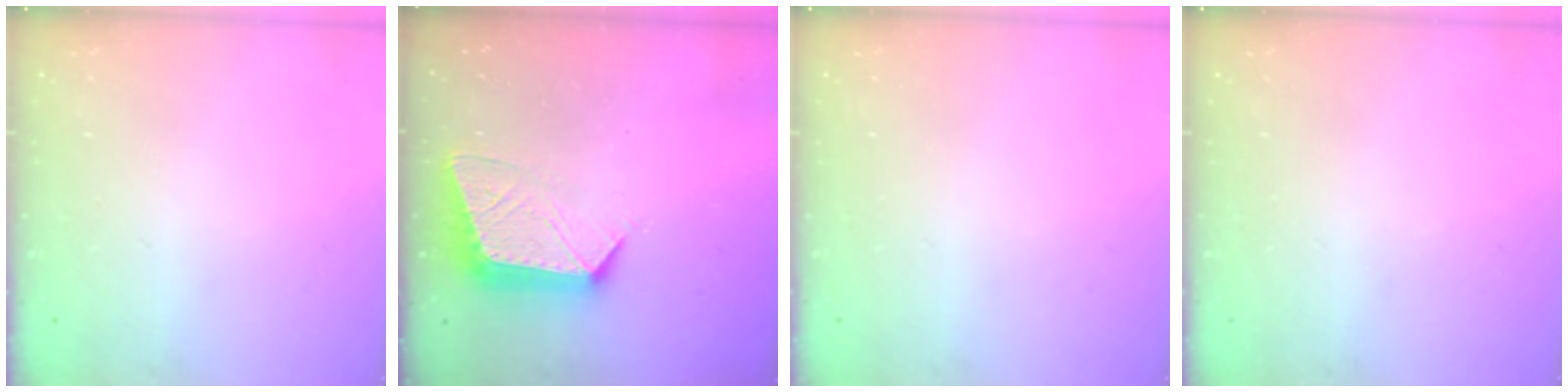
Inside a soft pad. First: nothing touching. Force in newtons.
{"total": 12.3, "press": 12.2, "slide": 1.1}
{"total": 0.0}
{"total": 0.0}